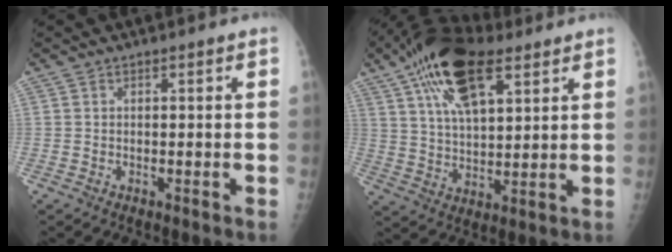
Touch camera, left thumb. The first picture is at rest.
{"total": 16.8, "force": [8.9, 7.2, 12.2], "torque": [-0.195, -0.012, 0.156]}